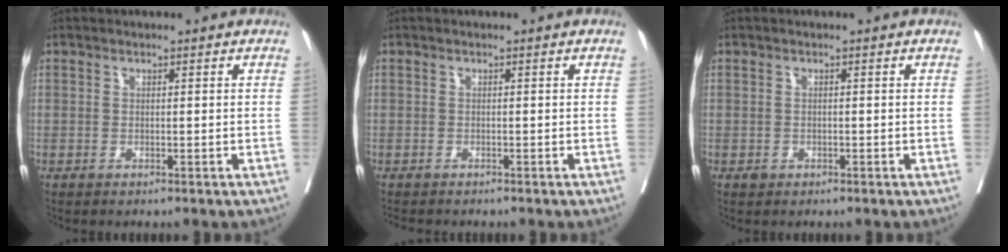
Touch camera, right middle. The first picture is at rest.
{"total": 2.6, "force": [-2.3, 0.6, 0.9], "torque": [-0.016, -0.005, -0.033]}
{"total": 0.8, "force": [-0.4, 0.6, 0.2], "torque": [-0.004, 0.001, -0.004]}